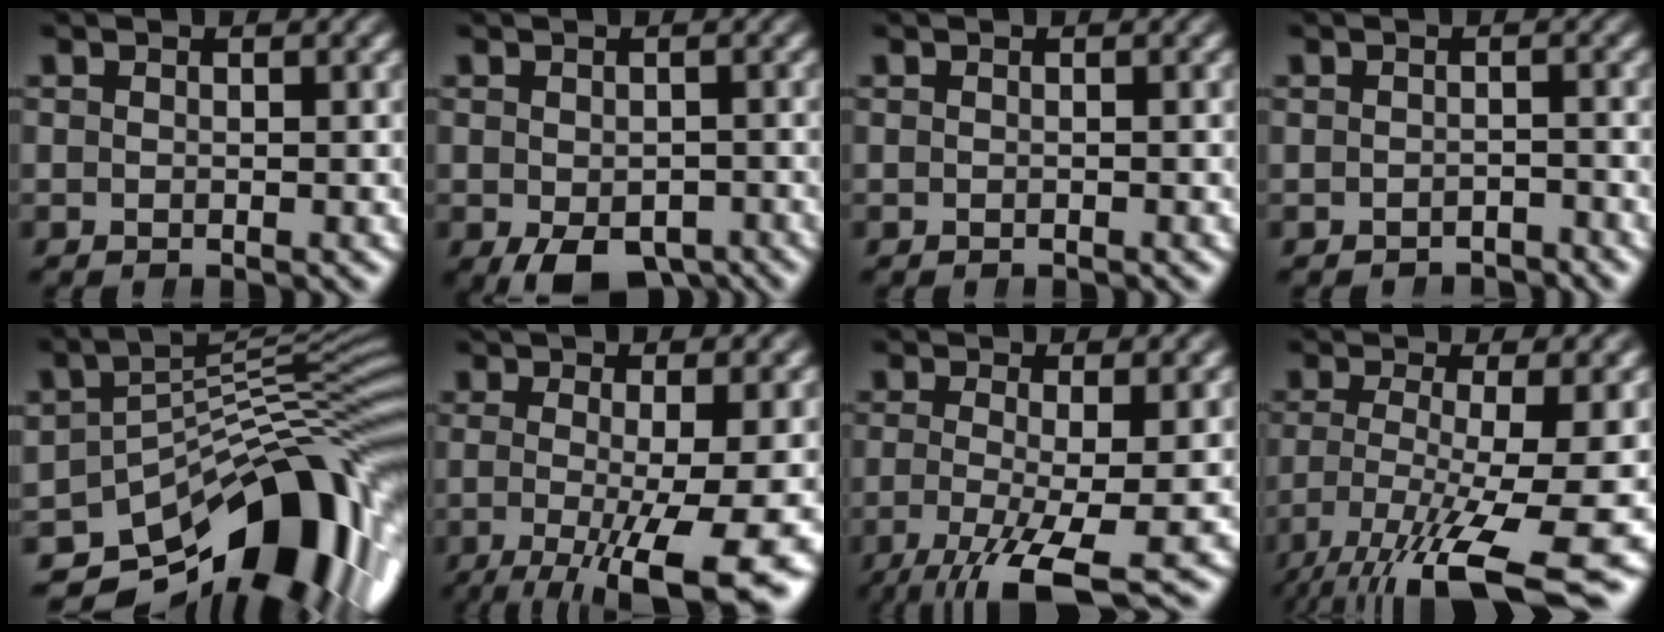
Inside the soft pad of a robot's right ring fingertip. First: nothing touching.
{"total": 4.6, "force": [-3.3, 1.9, 2.5], "torque": [-0.029, -0.031, -0.032]}
{"total": 0.0}
{"total": 1.9, "force": [-1.9, -0.1, -0.2], "torque": [0.010, -0.009, -0.028]}
{"total": 18.3, "force": [-8.4, 10.2, 12.7], "torque": [-0.184, -0.051, -0.108]}
{"total": 8.6, "force": [-3.5, 1.8, 7.7], "torque": [-0.121, -0.025, -0.039]}
{"total": 5.8, "force": [-3.2, 1.5, 4.6], "torque": [-0.095, -0.044, -0.034]}
{"total": 9.5, "force": [-4.6, 2.9, 7.8], "torque": [-0.144, -0.049, -0.044]}